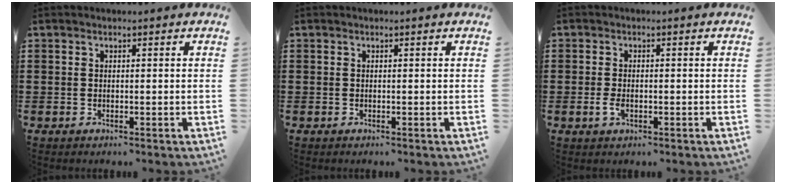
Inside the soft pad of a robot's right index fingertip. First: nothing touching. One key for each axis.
{"total": 0.0}
{"total": 2.0, "fx": -0.6, "fy": 0.9, "fz": 1.7, "tx": -0.047, "ty": -0.009, "tz": -0.014}